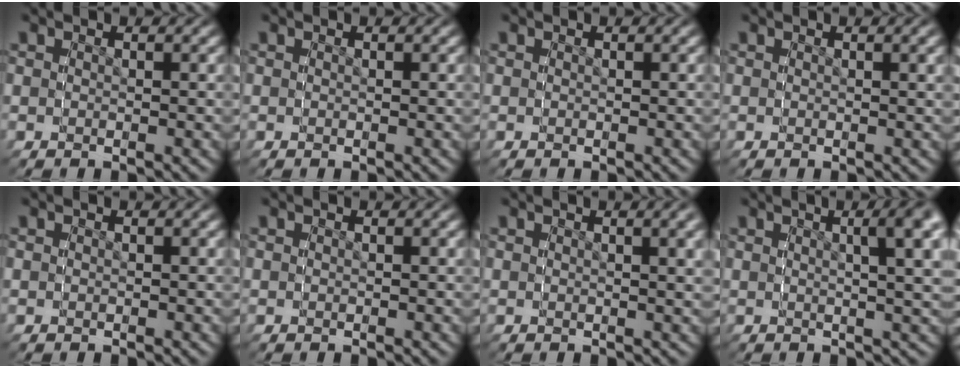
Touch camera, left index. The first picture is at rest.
{"total": 0.0}
{"total": 0.0}
{"total": 0.8, "force": [0.3, -0.7, -0.3], "torque": [0.003, 0.008, 0.002]}
{"total": 0.0}
{"total": 0.0}
{"total": 1.6, "force": [0.5, -1.2, -0.8], "torque": [0.010, 0.014, 0.005]}
{"total": 1.9, "force": [0.6, -0.7, 1.6], "torque": [0.006, 0.028, 0.009]}